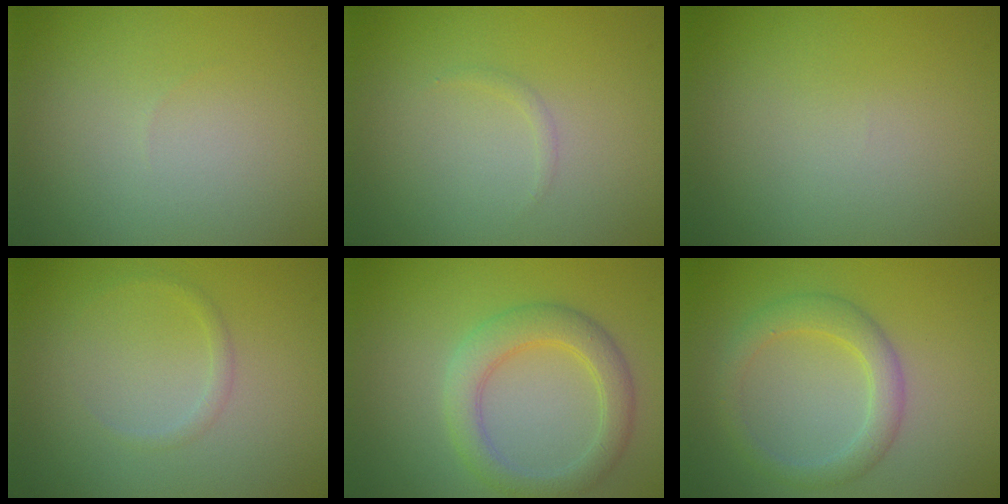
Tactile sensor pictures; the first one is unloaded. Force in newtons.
{"total": 0.5, "press": 0.5, "slide": 0.0}
{"total": 0.0}
{"total": 0.8, "press": 0.8, "slide": 0.0}
{"total": 3.8, "press": 3.8, "slide": 0.3}
{"total": 2.9, "press": 2.9, "slide": 0.1}